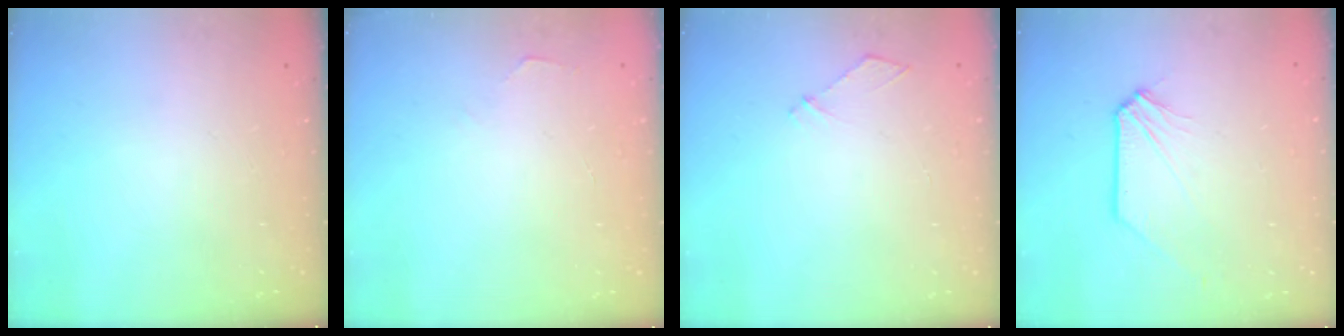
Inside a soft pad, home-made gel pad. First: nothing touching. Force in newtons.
{"total": 1.9, "press": 1.9, "slide": 0.3}
{"total": 4.2, "press": 4.1, "slide": 0.6}
{"total": 1.2, "press": 1.1, "slide": 0.2}